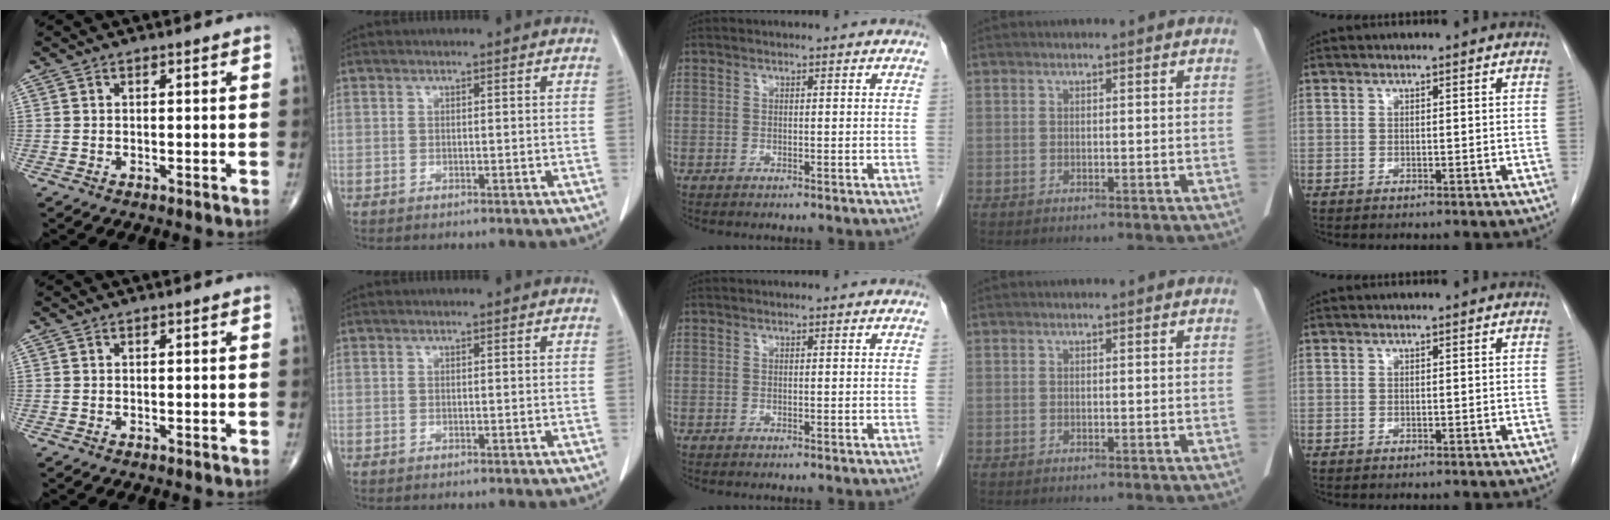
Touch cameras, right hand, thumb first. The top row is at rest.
{}